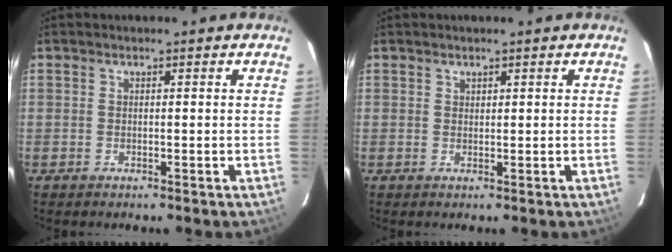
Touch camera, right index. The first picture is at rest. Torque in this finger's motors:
{"motor_torque": [0.16, 0.28, -0.05, 0.00]}